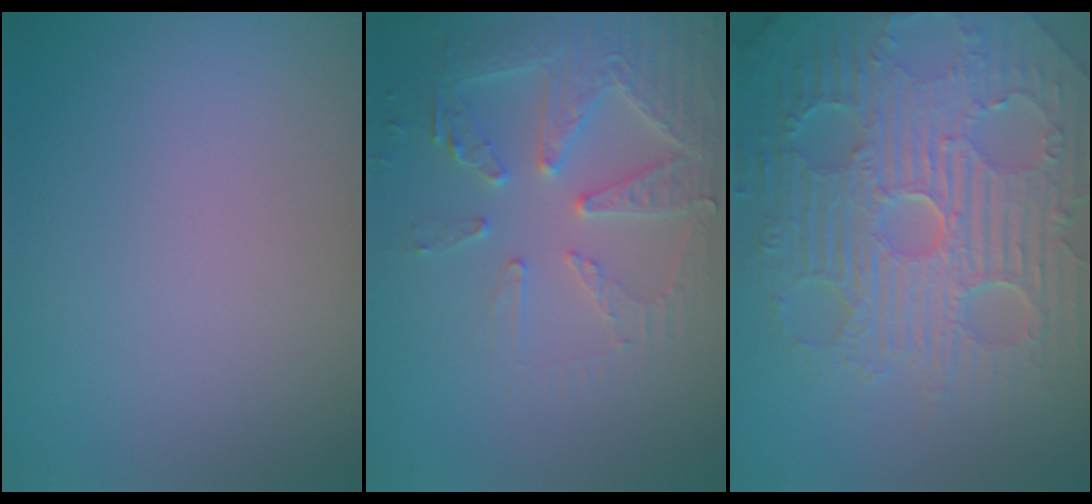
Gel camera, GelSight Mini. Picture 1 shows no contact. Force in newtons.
{"total": 4.5, "press": 4.4, "slide": 0.7}
{"total": 11.1, "press": 7.2, "slide": 8.4}